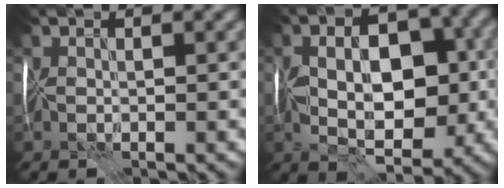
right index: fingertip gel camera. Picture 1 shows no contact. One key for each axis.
{"total": 8.9, "fx": -0.6, "fy": 4.8, "fz": 7.4, "tx": -0.112, "ty": 0.005, "tz": -0.010}